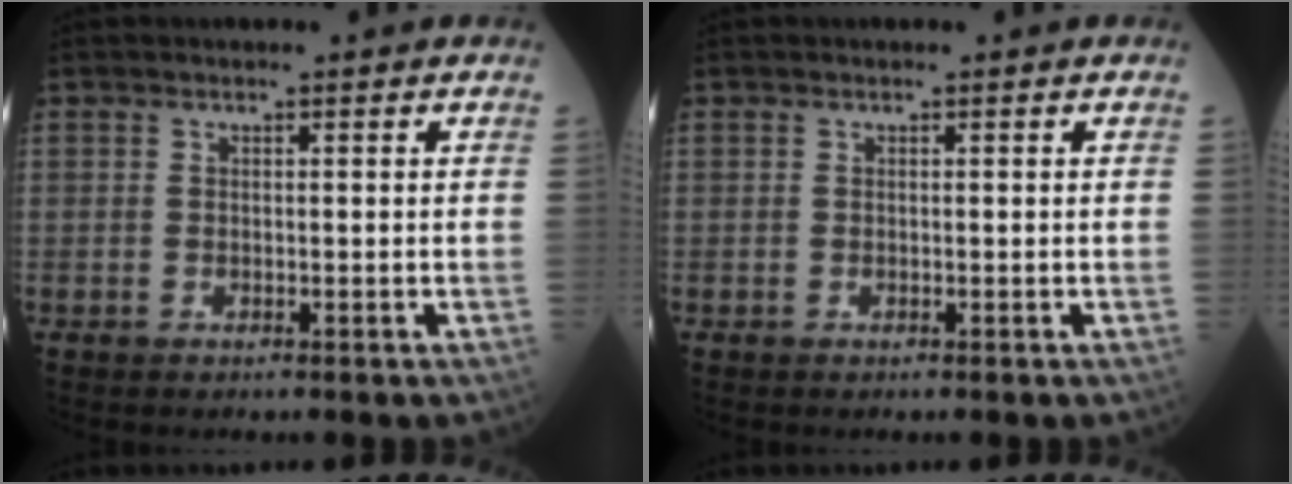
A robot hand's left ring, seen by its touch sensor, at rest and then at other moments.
{"total": 0.0}